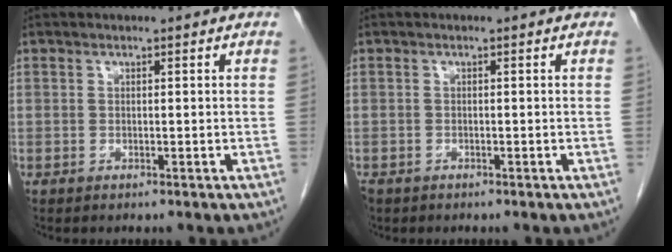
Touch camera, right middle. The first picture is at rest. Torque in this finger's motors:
{"motor_torque": [0.03, 0.00, 0.09, 0.00]}